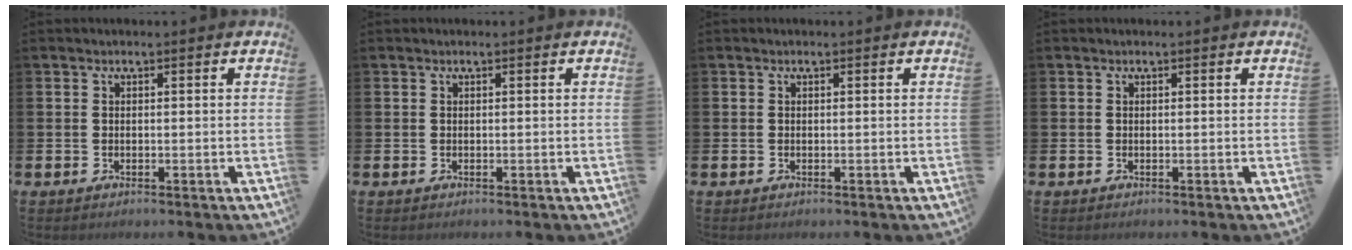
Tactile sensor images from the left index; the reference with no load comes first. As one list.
[{"total": 0.0}, {"total": 0.0}, {"total": 0.0}]